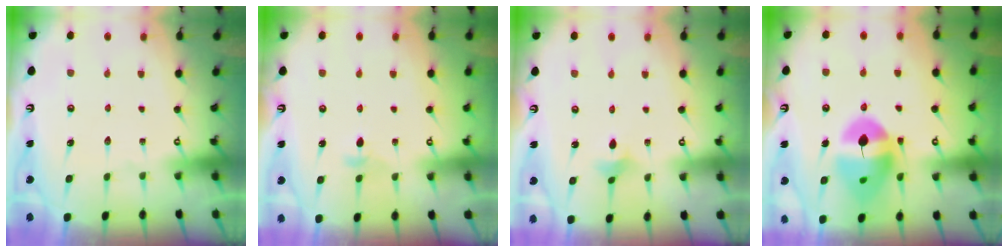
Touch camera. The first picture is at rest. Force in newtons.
{"total": 3.3, "press": 3.2, "slide": 0.7}
{"total": 2.8, "press": 2.8, "slide": 0.6}
{"total": 13.3, "press": 13.2, "slide": 1.6}